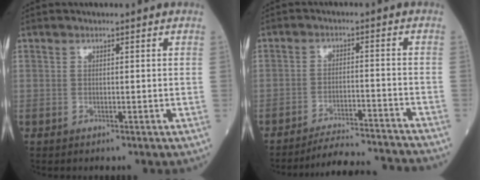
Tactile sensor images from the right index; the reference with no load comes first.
{"total": 13.1, "force": [-12.8, -0.3, 2.5], "torque": [-0.035, -0.004, -0.178]}